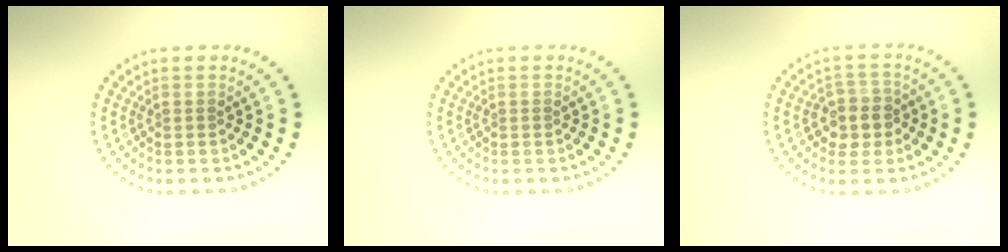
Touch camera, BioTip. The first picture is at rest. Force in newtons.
{"total": 0.0}
{"total": 2.8, "press": 2.6, "slide": 1.0}